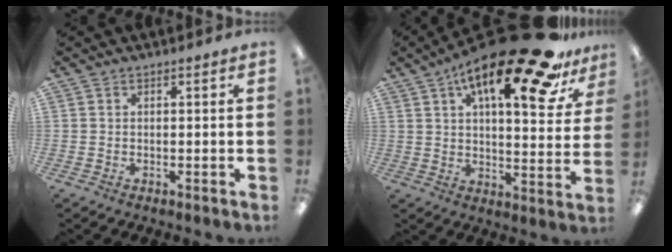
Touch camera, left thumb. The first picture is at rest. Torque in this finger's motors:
{"motor_torque": [0.21, 0.73, 1.44, -1.33, 0.30]}